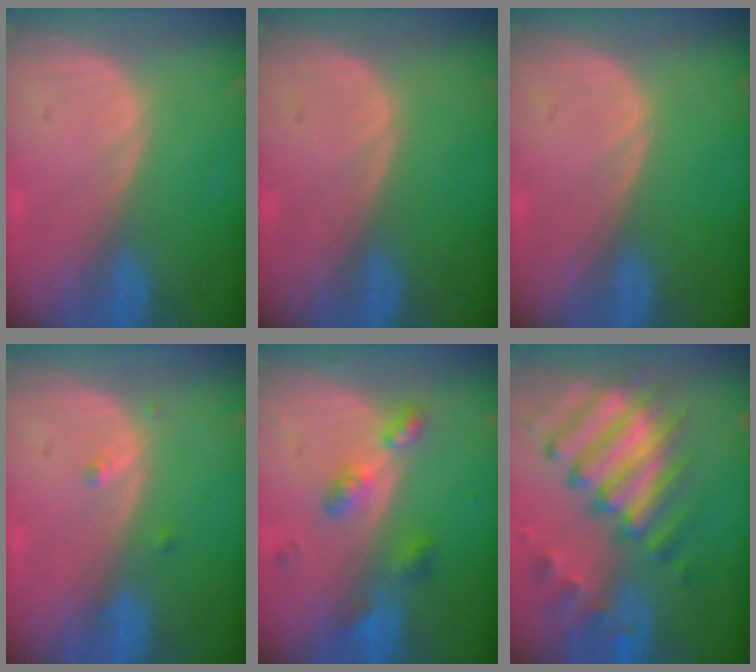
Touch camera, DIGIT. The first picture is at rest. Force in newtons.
{"total": 0.0}
{"total": 0.0}
{"total": 1.3, "press": 1.1, "slide": 0.7}
{"total": 4.7, "press": 4.7, "slide": 0.2}
{"total": 12.2, "press": 10.5, "slide": 6.1}